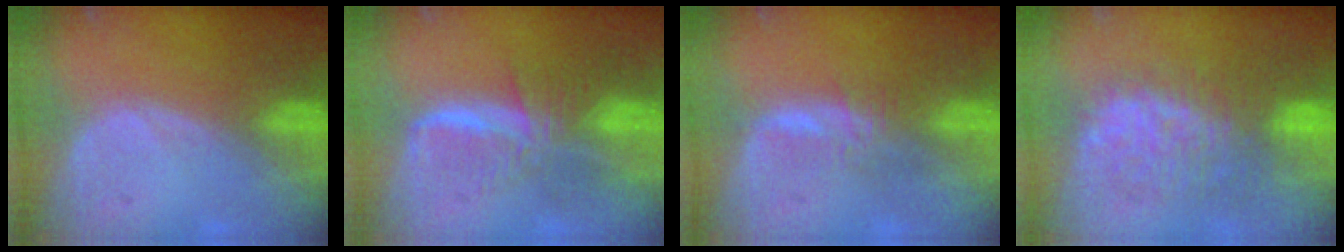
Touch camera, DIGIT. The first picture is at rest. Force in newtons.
{"total": 8.2, "press": 7.0, "slide": 4.2}
{"total": 2.9, "press": 2.9, "slide": 0.2}
{"total": 9.1, "press": 8.9, "slide": 1.7}